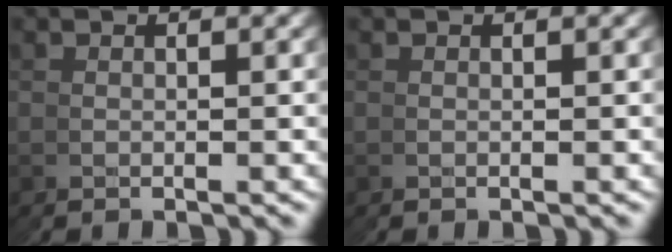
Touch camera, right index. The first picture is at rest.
{"total": 0.0}